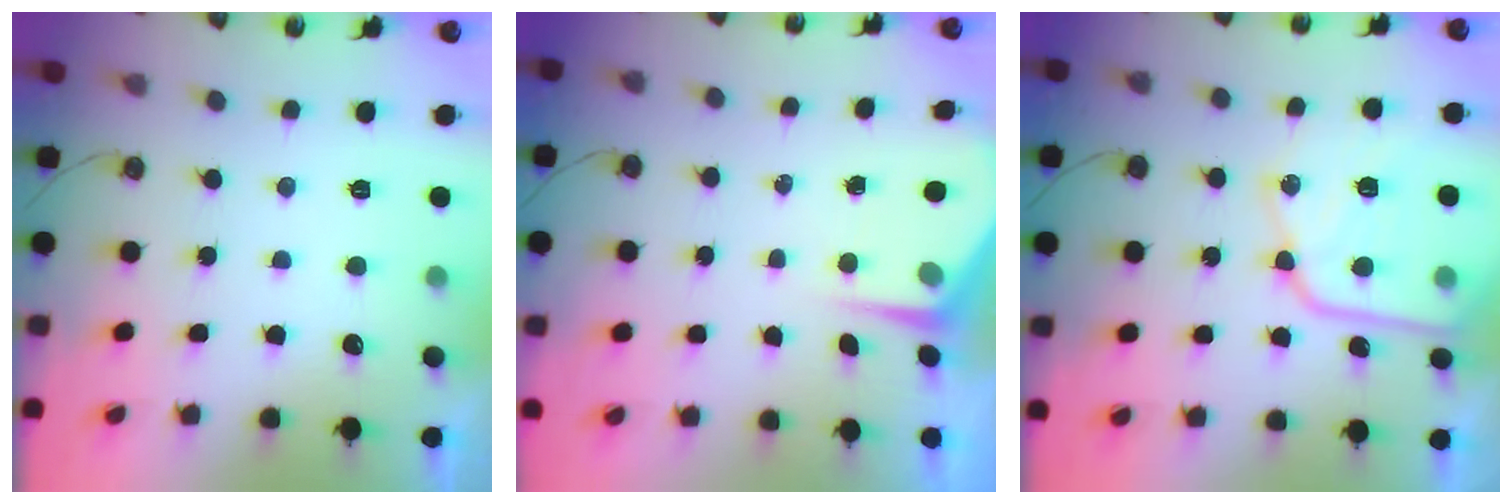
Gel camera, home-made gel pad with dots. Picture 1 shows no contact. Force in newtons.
{"total": 4.4, "press": 4.3, "slide": 0.4}
{"total": 17.0, "press": 16.9, "slide": 1.6}